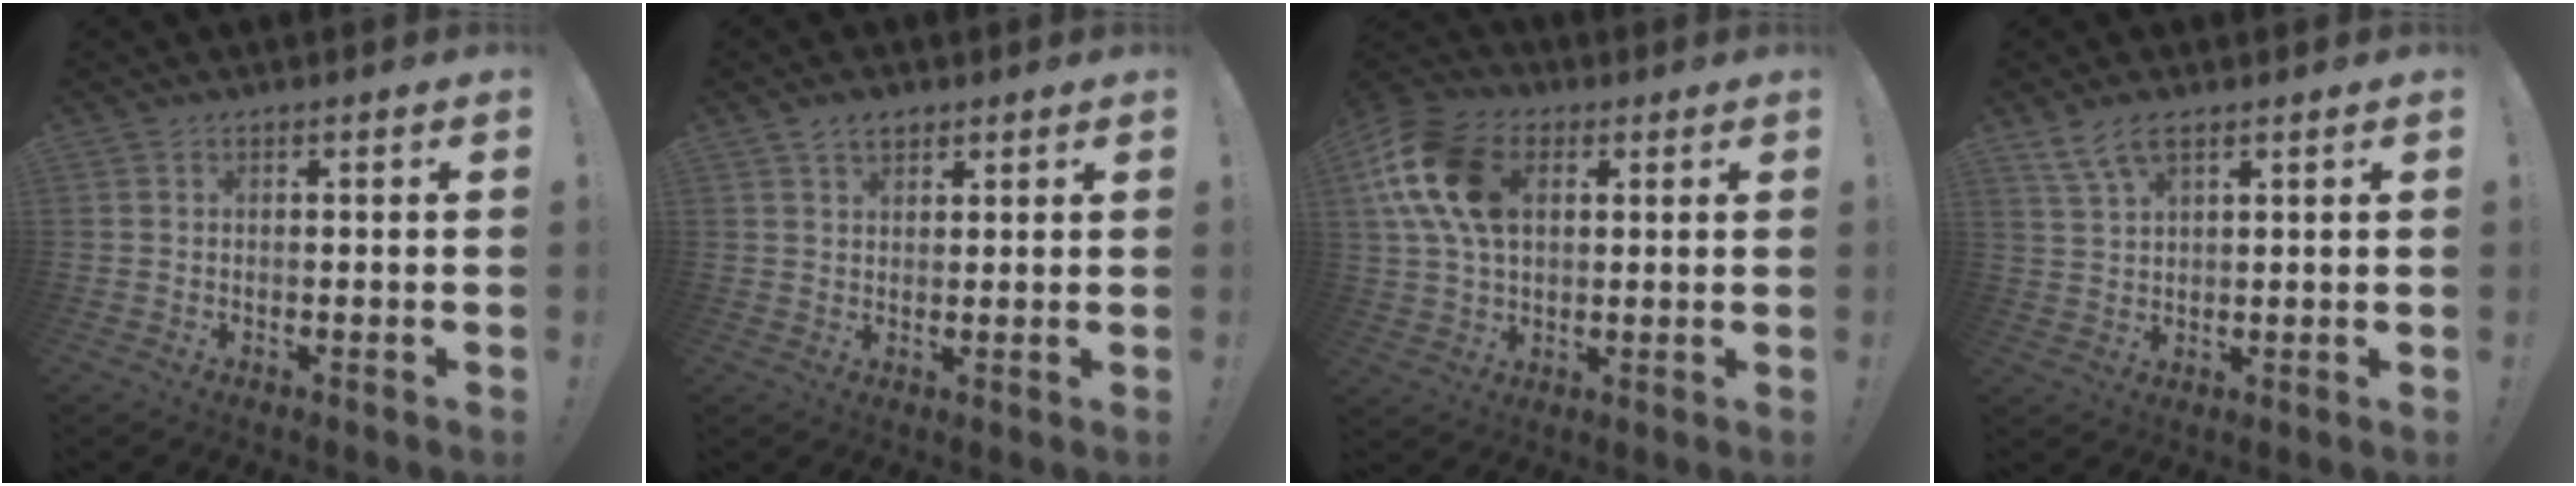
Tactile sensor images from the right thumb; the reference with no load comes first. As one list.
[{"total": 4.1, "force": [2.7, 2.4, 1.8], "torque": [-0.023, -0.012, 0.049]}, {"total": 18.1, "force": [5.1, 12.5, 12.1], "torque": [-0.223, -0.008, 0.098]}, {"total": 6.7, "force": [4.3, 2.8, 4.3], "torque": [-0.088, -0.010, 0.083]}]